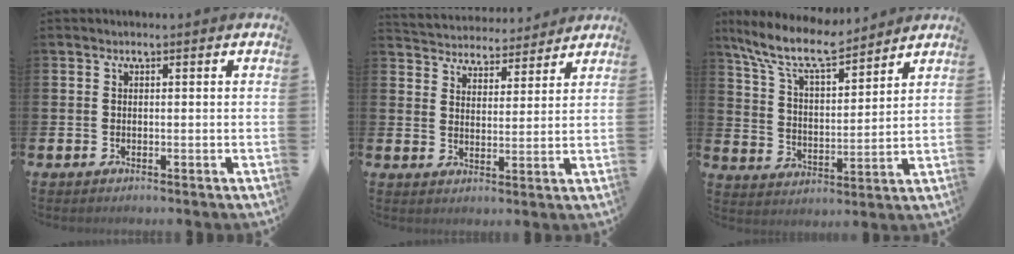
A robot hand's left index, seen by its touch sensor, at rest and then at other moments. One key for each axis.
{"total": 4.4, "fx": 4.2, "fy": 1.0, "fz": -0.5, "tx": -0.009, "ty": -0.035, "tz": 0.073}
{"total": 9.9, "fx": 8.7, "fy": 2.2, "fz": 4.3, "tx": -0.121, "ty": -0.042, "tz": 0.155}